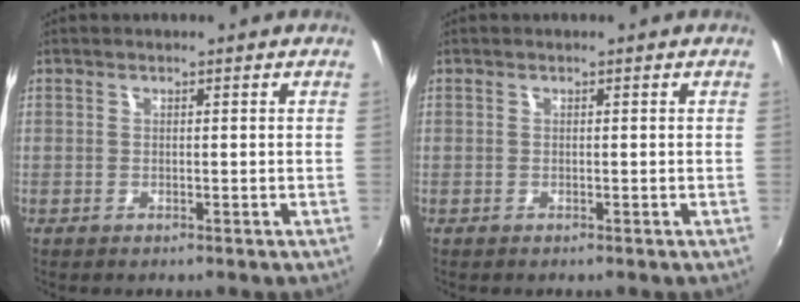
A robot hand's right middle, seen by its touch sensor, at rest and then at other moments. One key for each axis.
{"total": 0.0}